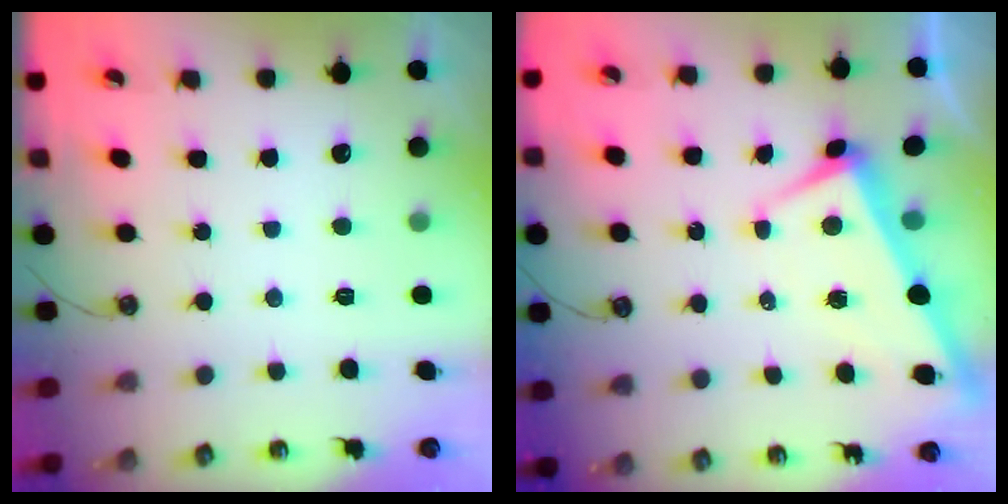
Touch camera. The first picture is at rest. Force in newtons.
{"total": 2.5, "press": 2.4, "slide": 0.7}